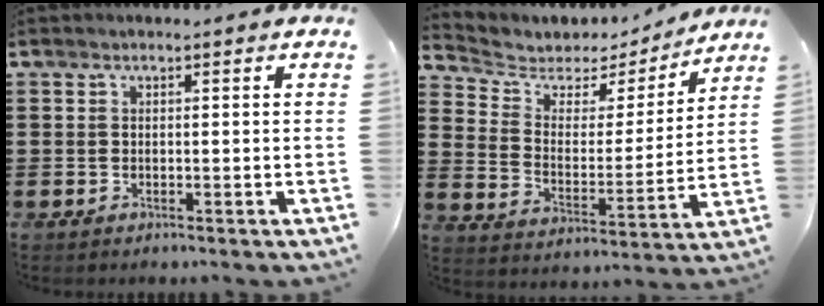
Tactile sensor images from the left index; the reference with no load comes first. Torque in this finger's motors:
{"motor_torque": [-0.33, 0.47, 0.03, -0.04]}